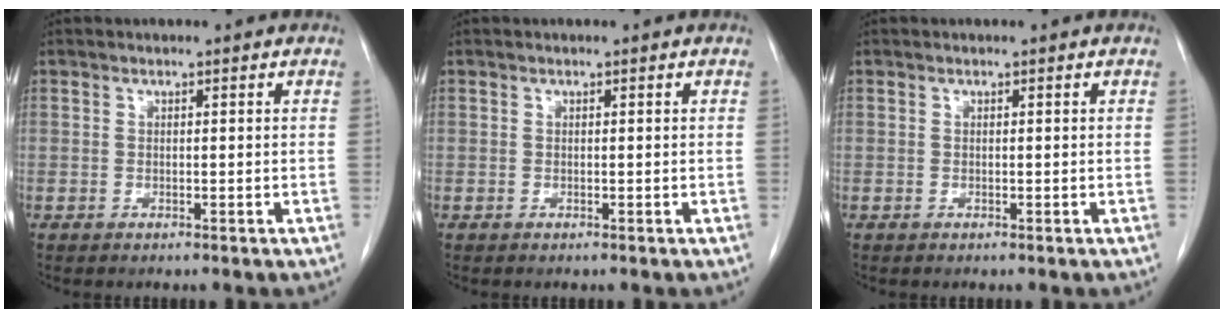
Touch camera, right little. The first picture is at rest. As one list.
[{"total": 0.0}, {"total": 0.0}]